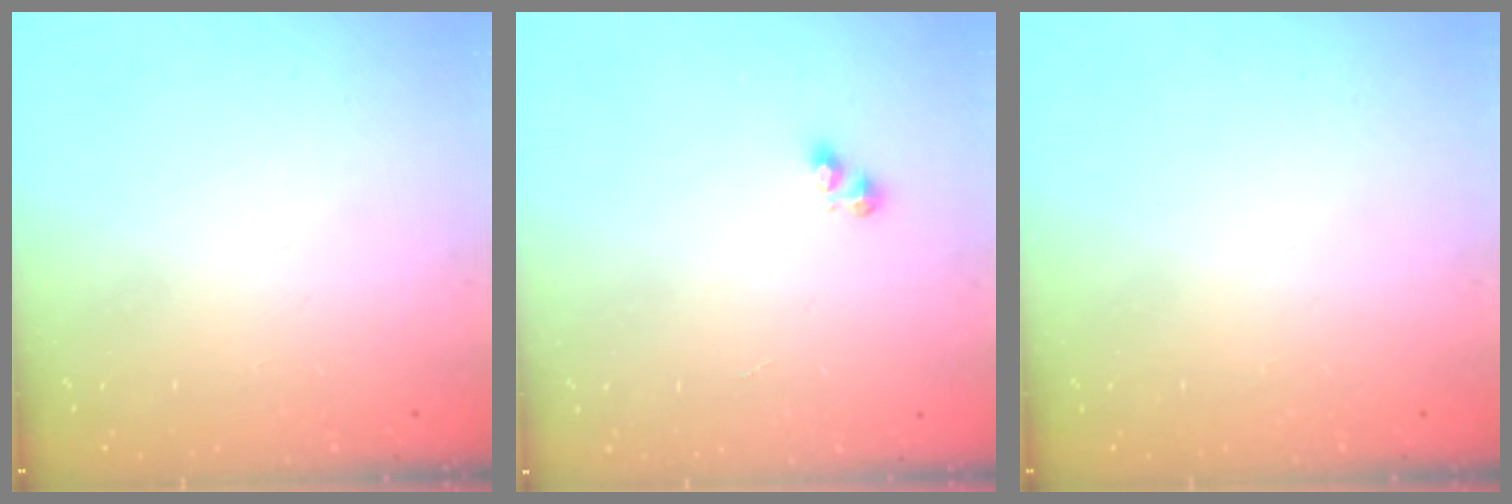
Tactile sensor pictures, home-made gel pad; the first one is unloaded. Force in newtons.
{"total": 2.8, "press": 2.8, "slide": 0.4}
{"total": 0.0}